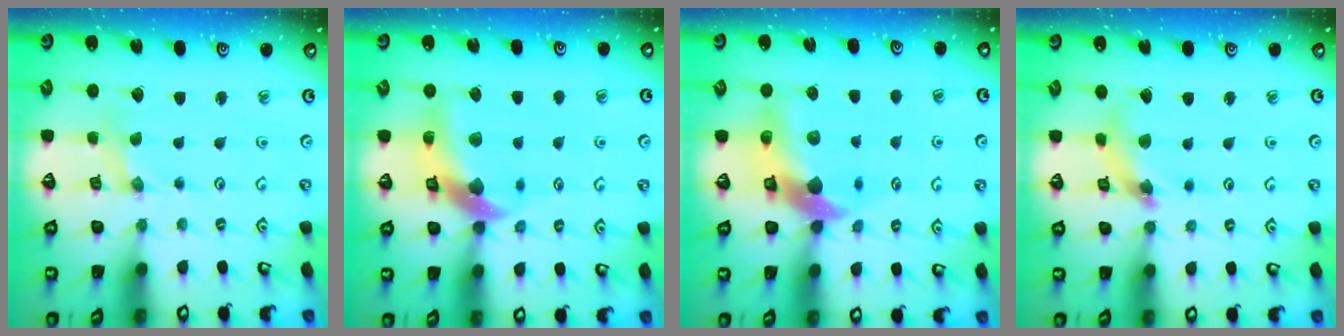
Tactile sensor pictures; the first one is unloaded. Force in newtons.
{"total": 12.4, "press": 12.3, "slide": 1.6}
{"total": 12.2, "press": 12.0, "slide": 1.9}
{"total": 7.1, "press": 7.1, "slide": 0.7}